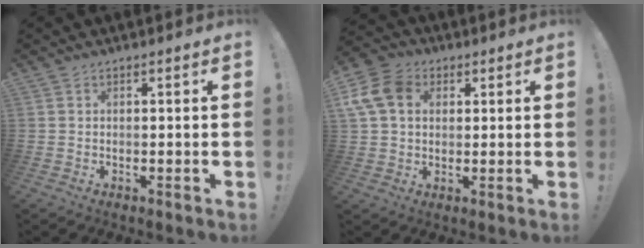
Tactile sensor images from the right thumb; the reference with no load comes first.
{"total": 12.5, "force": [3.6, 9.6, 7.1], "torque": [-0.146, -0.006, 0.070]}